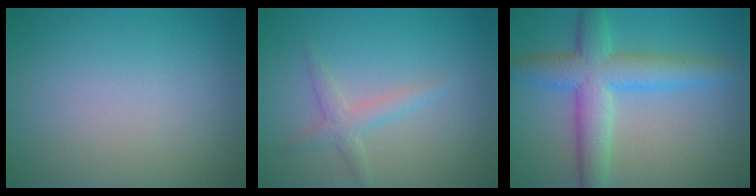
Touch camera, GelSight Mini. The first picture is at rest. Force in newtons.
{"total": 1.9, "press": 1.9, "slide": 0.0}
{"total": 6.3, "press": 6.3, "slide": 0.1}